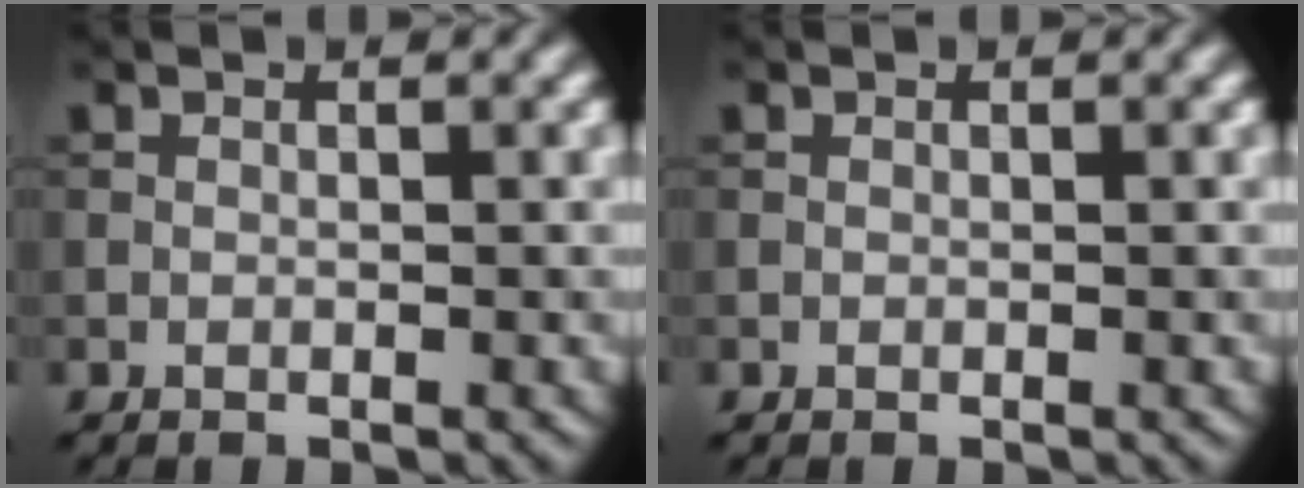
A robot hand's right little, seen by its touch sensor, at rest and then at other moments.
{"total": 0.0}